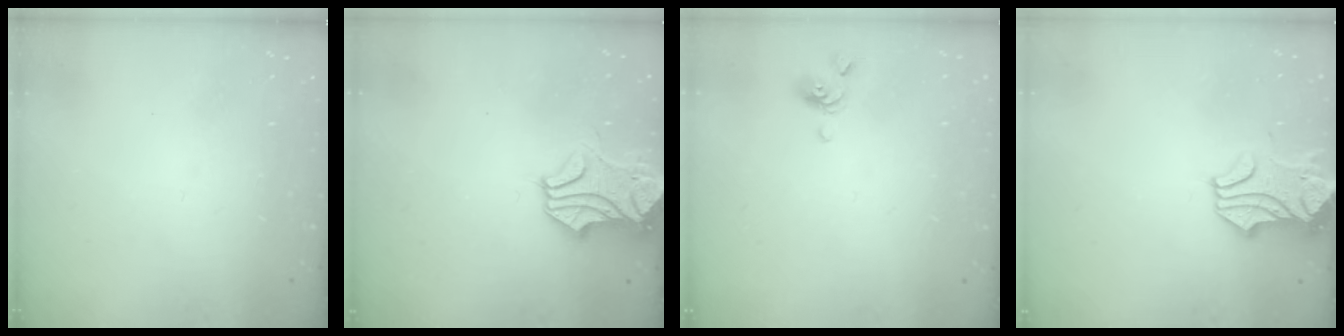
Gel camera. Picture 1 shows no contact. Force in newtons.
{"total": 2.1, "press": 1.4, "slide": 1.5}
{"total": 2.3, "press": 2.3, "slide": 0.6}
{"total": 1.8, "press": 1.2, "slide": 1.4}